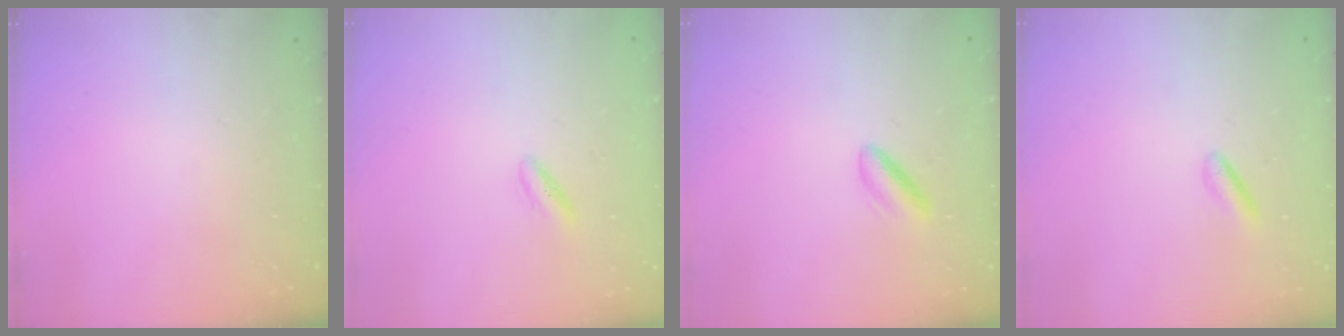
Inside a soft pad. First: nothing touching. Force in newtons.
{"total": 1.9, "press": 1.6, "slide": 1.0}
{"total": 4.9, "press": 4.7, "slide": 1.1}
{"total": 1.0, "press": 0.8, "slide": 0.6}